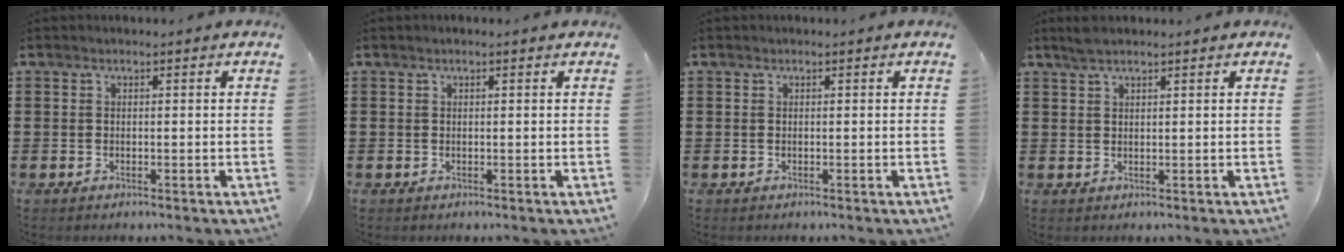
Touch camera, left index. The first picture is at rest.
{"total": 0.0}
{"total": 0.0}
{"total": 2.2, "force": [1.8, 0.4, 1.2], "torque": [-0.027, 0.003, 0.032]}